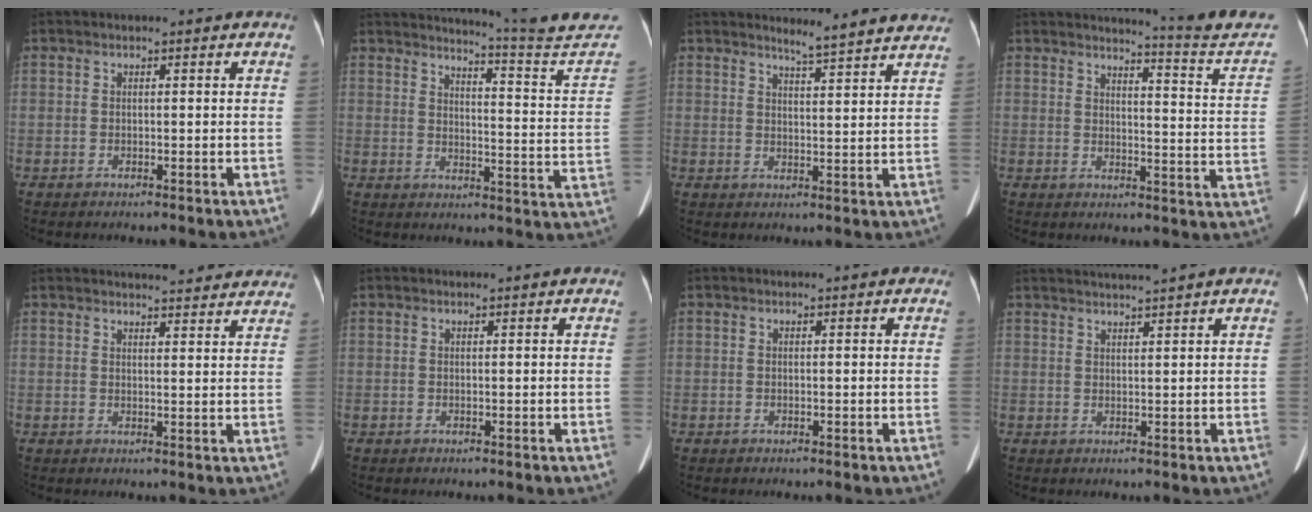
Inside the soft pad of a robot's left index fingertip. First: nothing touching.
{"total": 18.4, "force": [17.6, -2.3, 5.1], "torque": [-0.083, -0.129, 0.201]}
{"total": 8.9, "force": [8.5, -0.1, 2.7], "torque": [-0.040, -0.007, 0.093]}
{"total": 13.3, "force": [12.9, -1.9, 2.8], "torque": [-0.037, -0.098, 0.136]}
{"total": 11.7, "force": [10.9, 1.9, 3.7], "torque": [-0.030, 0.005, 0.114]}
{"total": 0.5, "force": [0.5, 0.0, 0.2], "torque": [-0.007, 0.004, 0.011]}
{"total": 0.6, "force": [0.3, 0.4, 0.3], "torque": [-0.003, 0.007, -0.001]}
{"total": 4.9, "force": [4.4, -1.3, 1.8], "torque": [-0.025, 0.013, 0.067]}